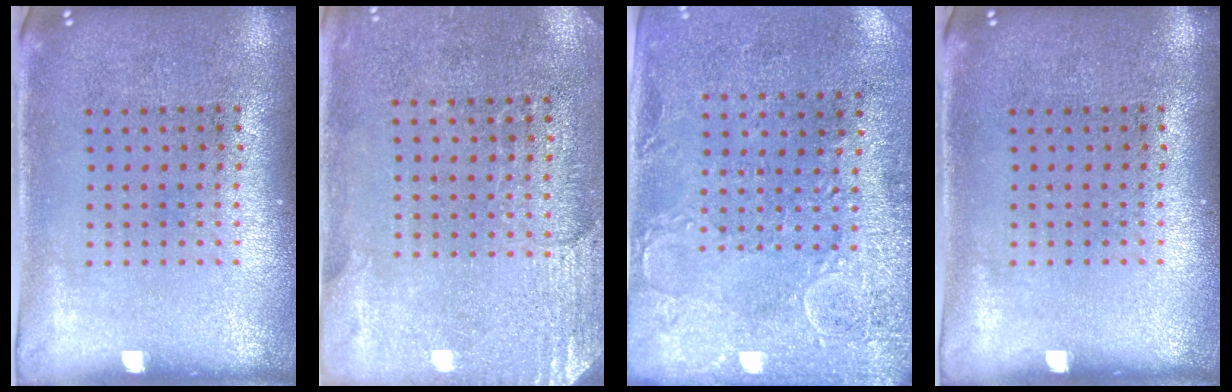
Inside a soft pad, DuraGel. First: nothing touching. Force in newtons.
{"total": 2.7, "press": 2.4, "slide": 1.3}
{"total": 2.9, "press": 2.3, "slide": 1.8}
{"total": 0.0}